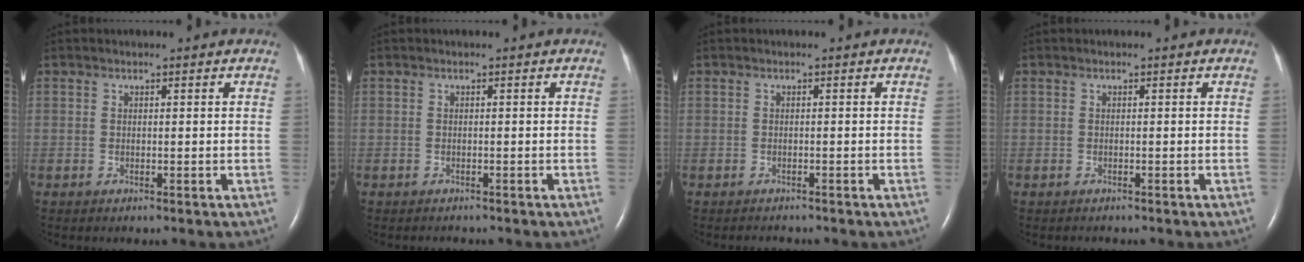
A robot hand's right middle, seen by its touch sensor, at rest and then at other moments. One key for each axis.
{"total": 1.1, "fx": -1.0, "fy": 0.3, "fz": 0.2, "tx": -0.010, "ty": -0.003, "tz": -0.011}
{"total": 1.6, "fx": -1.5, "fy": 0.4, "fz": 0.3, "tx": -0.010, "ty": -0.005, "tz": -0.016}
{"total": 0.7, "fx": -0.7, "fy": 0.2, "fz": 0.2, "tx": -0.011, "ty": -0.002, "tz": -0.007}